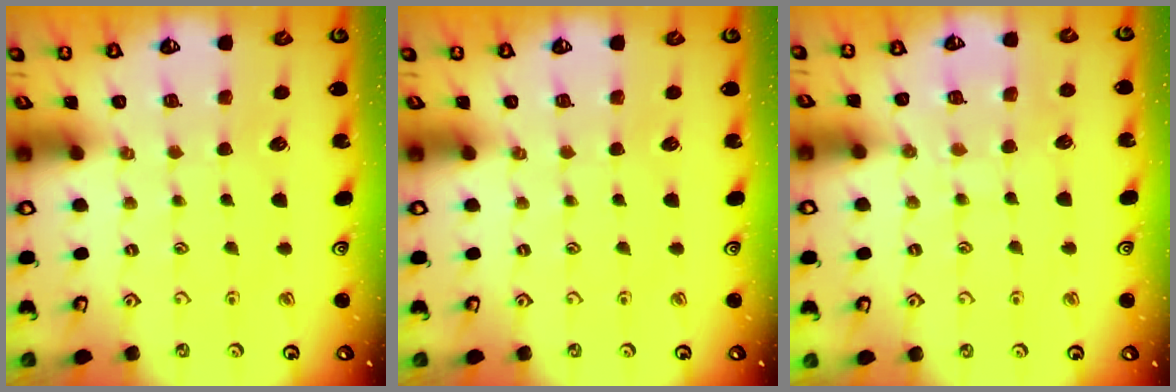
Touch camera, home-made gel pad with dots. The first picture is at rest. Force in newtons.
{"total": 0.0}
{"total": 8.7, "press": 8.7, "slide": 0.8}